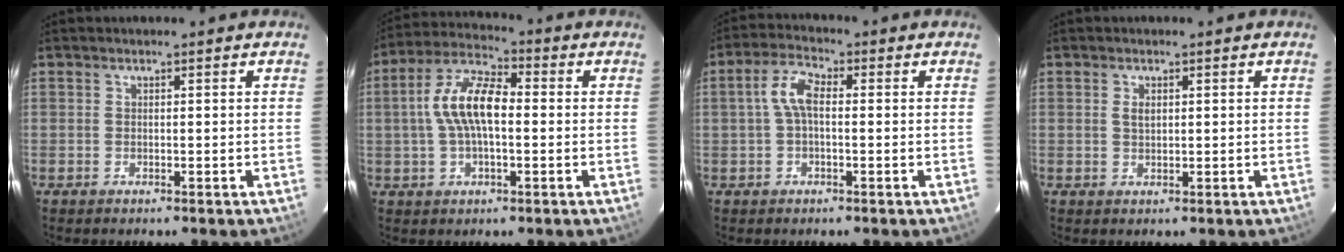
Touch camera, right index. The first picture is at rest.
{"total": 10.8, "force": [0.1, 4.5, 9.8], "torque": [-0.197, 0.020, -0.003]}
{"total": 5.1, "force": [0.1, 2.2, 4.6], "torque": [-0.098, 0.017, 0.001]}
{"total": 1.7, "force": [0.5, 1.0, 1.3], "torque": [-0.024, 0.002, 0.009]}